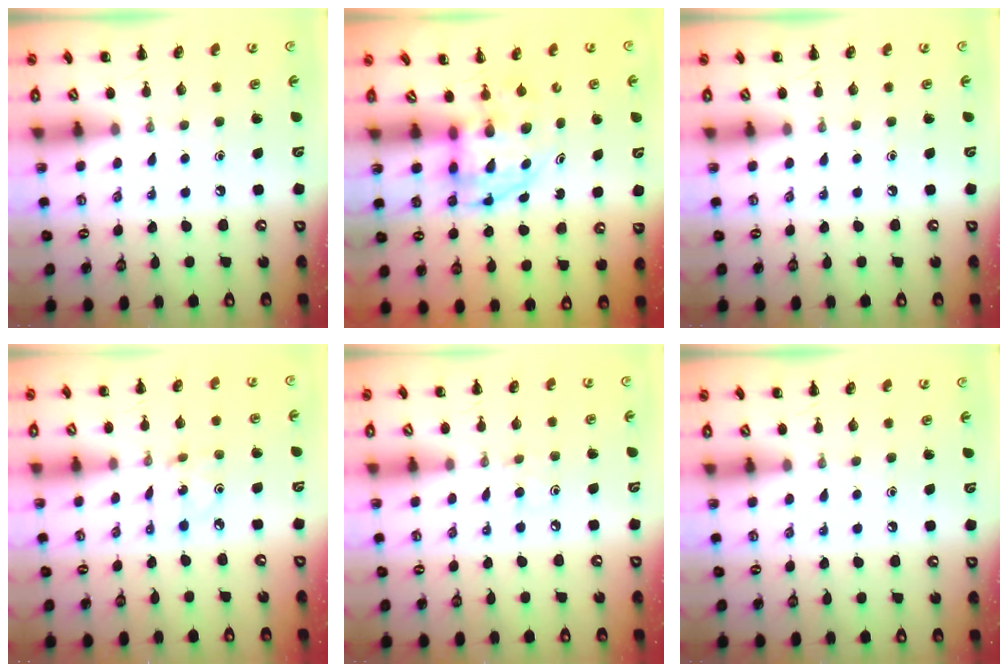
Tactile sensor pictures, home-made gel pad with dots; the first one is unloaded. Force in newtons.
{"total": 3.7, "press": 3.7, "slide": 0.5}
{"total": 0.0}
{"total": 1.2, "press": 1.2, "slide": 0.4}
{"total": 4.0, "press": 3.8, "slide": 1.3}
{"total": 0.0}